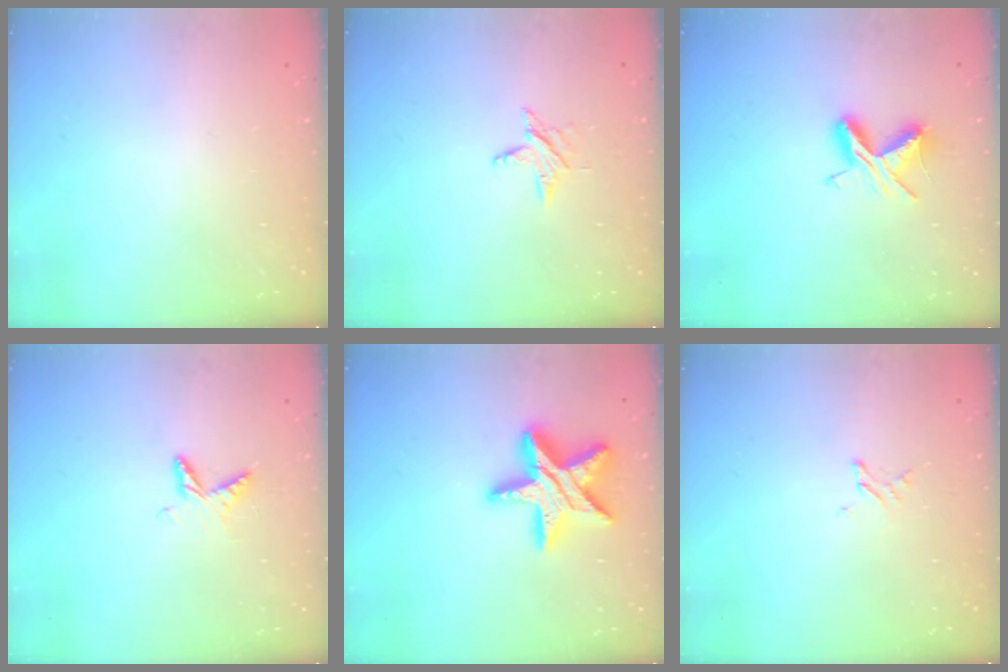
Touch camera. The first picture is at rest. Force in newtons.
{"total": 4.1, "press": 4.0, "slide": 0.5}
{"total": 7.2, "press": 7.1, "slide": 0.7}
{"total": 6.2, "press": 6.2, "slide": 0.6}
{"total": 17.2, "press": 17.2, "slide": 1.1}
{"total": 1.6, "press": 1.6, "slide": 0.2}